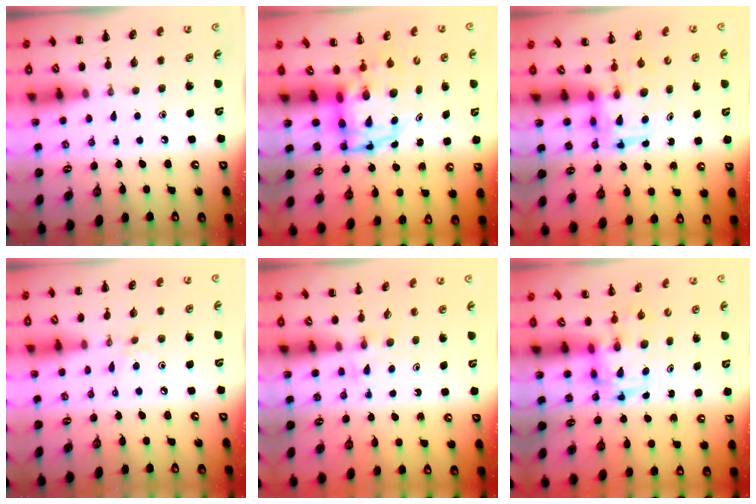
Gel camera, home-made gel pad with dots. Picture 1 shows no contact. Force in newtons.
{"total": 6.2, "press": 6.0, "slide": 1.4}
{"total": 3.0, "press": 3.0, "slide": 0.3}
{"total": 3.0, "press": 2.9, "slide": 0.9}
{"total": 3.3, "press": 3.1, "slide": 1.1}
{"total": 2.8, "press": 2.8, "slide": 0.5}